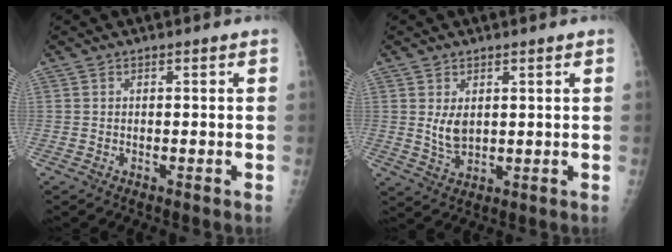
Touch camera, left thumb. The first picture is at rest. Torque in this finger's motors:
{"motor_torque": [0.64, 0.69, 0.66, -0.32, 0.06]}